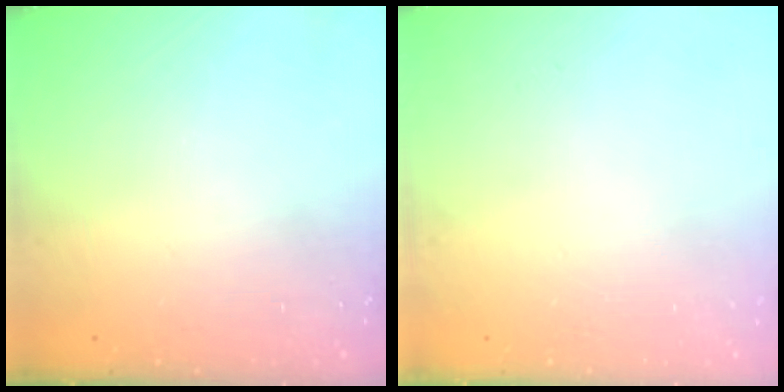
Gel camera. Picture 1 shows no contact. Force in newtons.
{"total": 0.0}